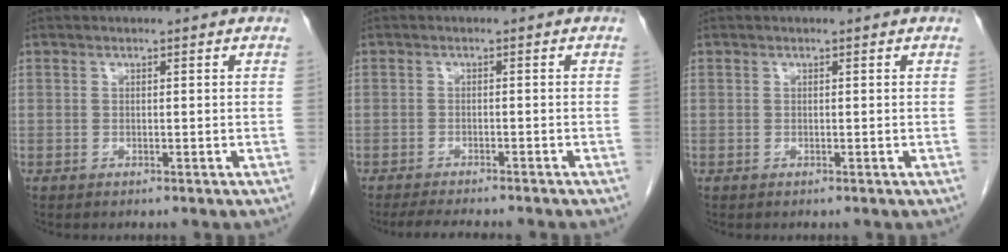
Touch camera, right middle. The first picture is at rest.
{"total": 6.9, "force": [-6.0, 0.7, 3.3], "torque": [-0.042, -0.011, -0.087]}
{"total": 0.0}